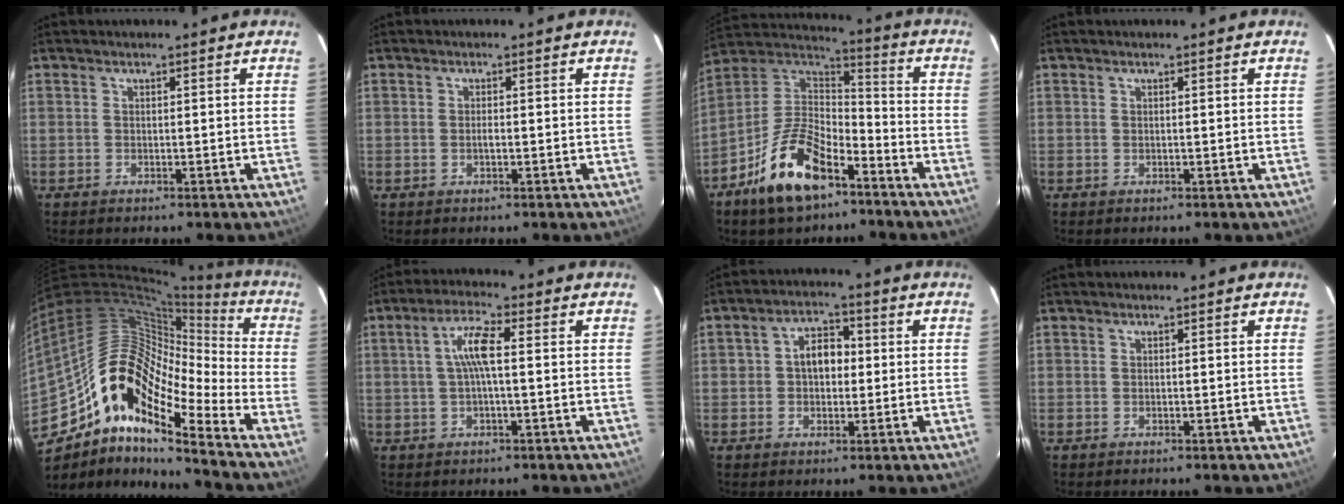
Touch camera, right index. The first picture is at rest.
{"total": 0.8, "force": [-0.3, 0.3, 0.7], "torque": [-0.012, -0.001, -0.005]}
{"total": 16.7, "force": [-9.9, 7.7, 11.0], "torque": [-0.230, 0.008, -0.181]}
{"total": 0.0}
{"total": 19.7, "force": [-11.0, 7.0, 14.7], "torque": [-0.235, -0.004, -0.222]}
{"total": 5.6, "force": [0.2, 0.9, 5.5], "torque": [-0.107, 0.010, 0.005]}
{"total": 6.0, "force": [0.2, 4.4, 4.0], "torque": [-0.066, 0.022, 0.006]}
{"total": 0.0}